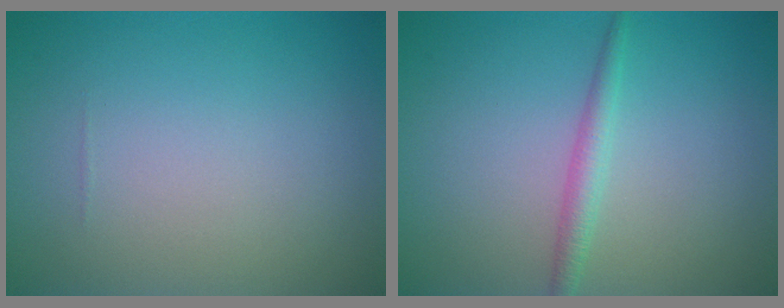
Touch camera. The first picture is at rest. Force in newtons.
{"total": 1.7, "press": 1.7, "slide": 0.0}